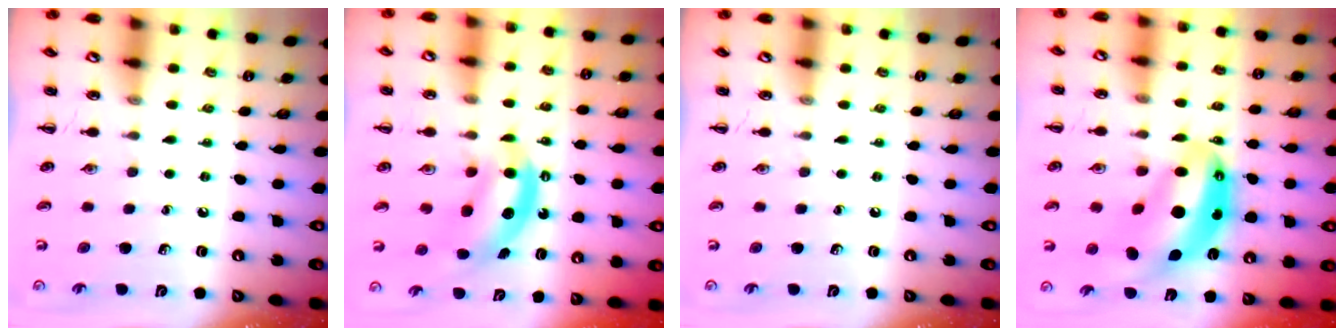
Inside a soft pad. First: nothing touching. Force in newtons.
{"total": 6.8, "press": 6.7, "slide": 1.1}
{"total": 0.0}
{"total": 13.6, "press": 13.1, "slide": 3.5}